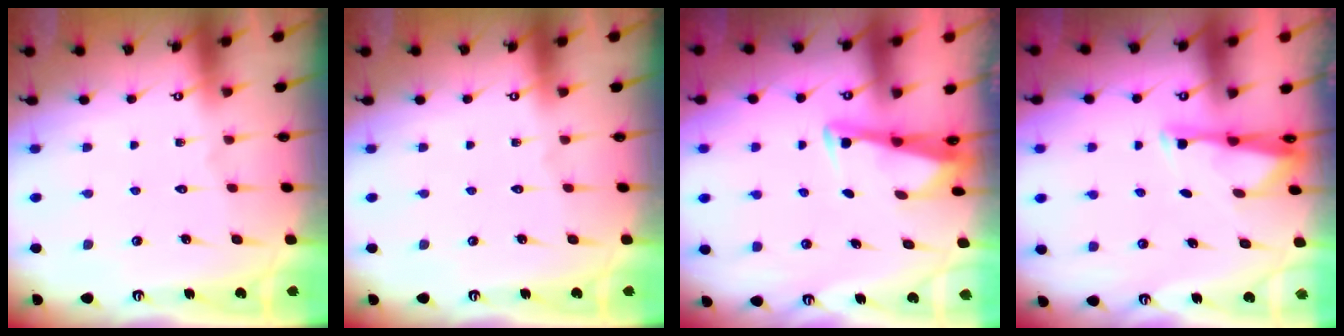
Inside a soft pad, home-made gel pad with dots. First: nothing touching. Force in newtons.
{"total": 0.0}
{"total": 2.9, "press": 2.9, "slide": 0.4}
{"total": 2.9, "press": 2.8, "slide": 0.5}